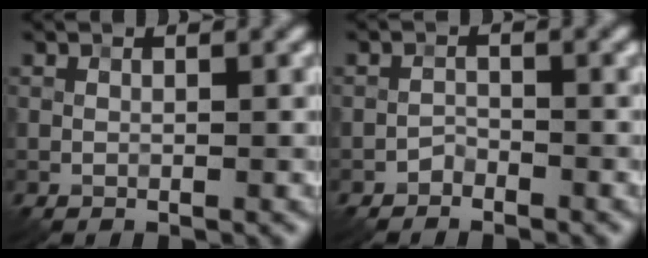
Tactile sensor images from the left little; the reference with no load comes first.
{"total": 1.1, "force": [-1.0, 0.5, 0.0], "torque": [0.003, 0.005, -0.018]}